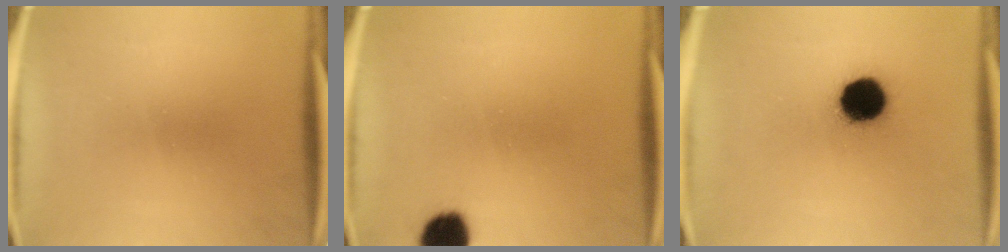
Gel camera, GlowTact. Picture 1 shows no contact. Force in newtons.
{"total": 7.2}
{"total": 12.4}